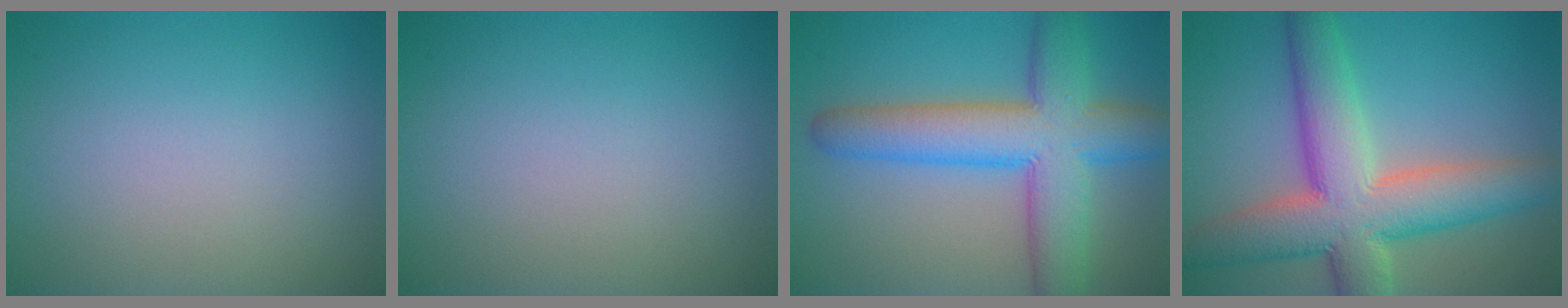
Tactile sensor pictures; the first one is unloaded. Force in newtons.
{"total": 0.0}
{"total": 9.2, "press": 9.2, "slide": 0.3}
{"total": 10.1, "press": 10.0, "slide": 0.8}